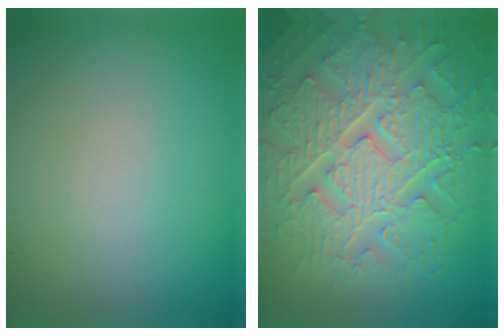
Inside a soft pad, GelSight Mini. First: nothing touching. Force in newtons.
{"total": 9.2, "press": 6.7, "slide": 6.2}